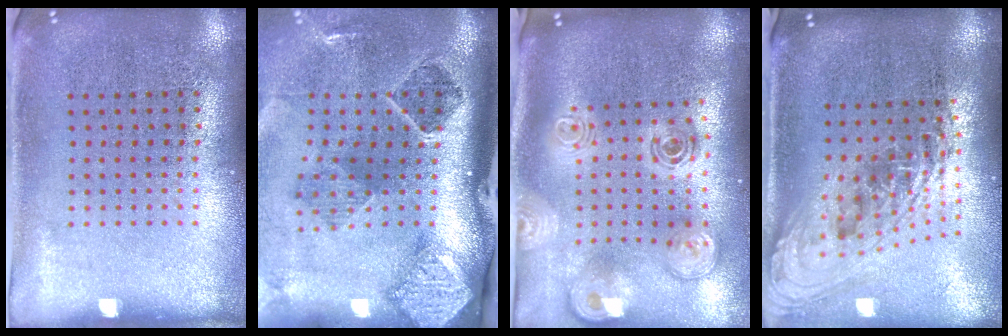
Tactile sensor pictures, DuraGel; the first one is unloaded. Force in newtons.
{"total": 2.9, "press": 1.8, "slide": 2.2}
{"total": 2.9, "press": 2.1, "slide": 2.1}
{"total": 2.3, "press": 1.7, "slide": 1.6}